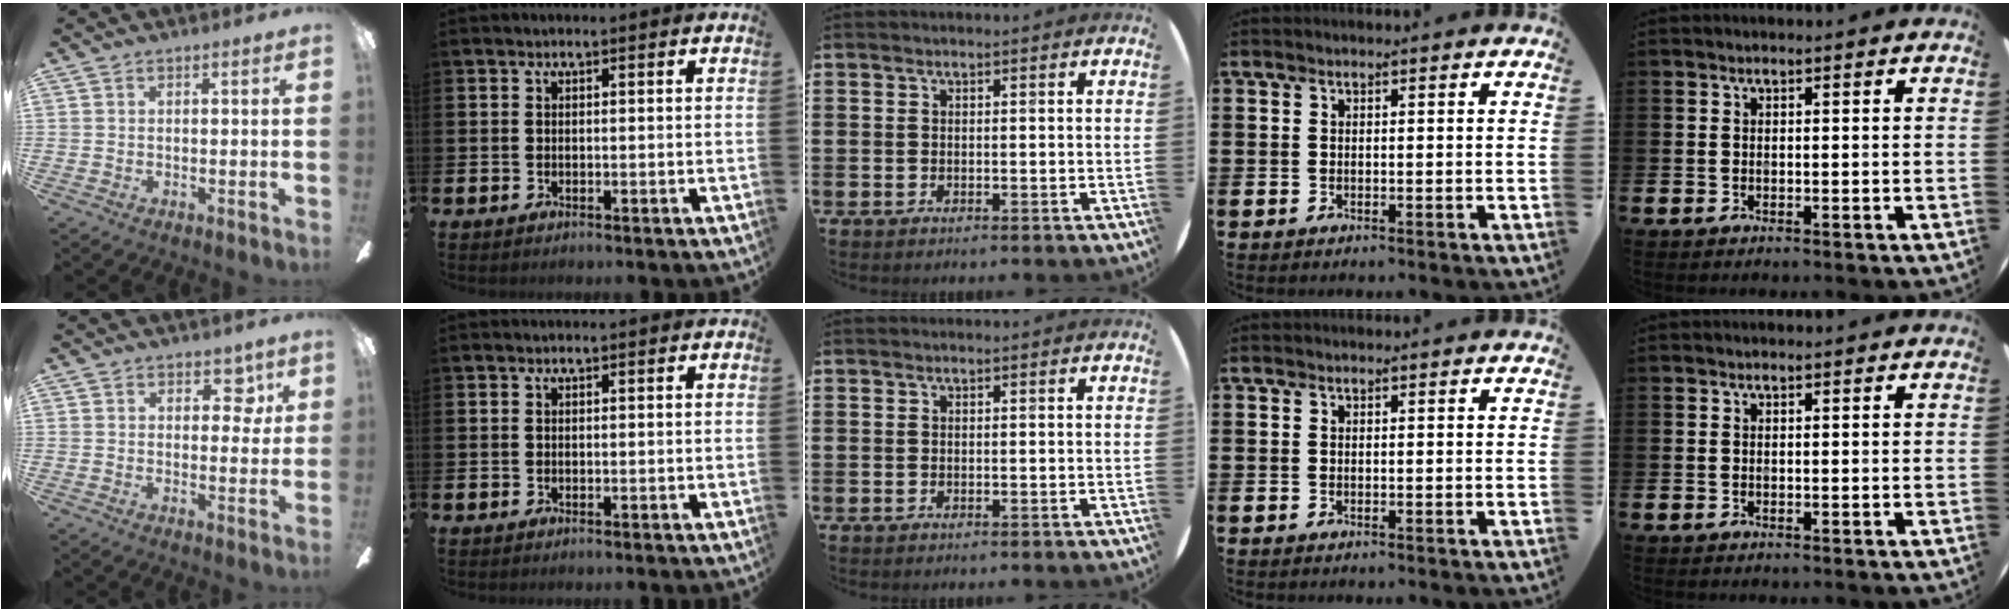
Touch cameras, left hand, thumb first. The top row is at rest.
{"thumb": {"total": 5.4, "force": [2.2, 3.4, 3.6], "torque": [-0.034, -0.003, 0.033]}}